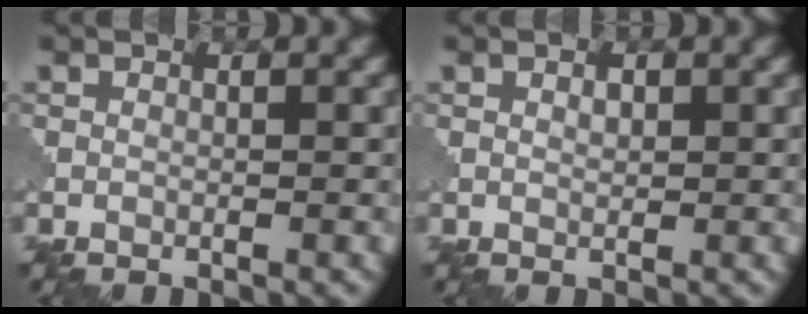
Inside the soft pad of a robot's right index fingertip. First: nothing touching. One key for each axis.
{"total": 0.8, "fx": 0.3, "fy": 0.5, "fz": 0.6, "tx": -0.012, "ty": 0.002, "tz": 0.005}